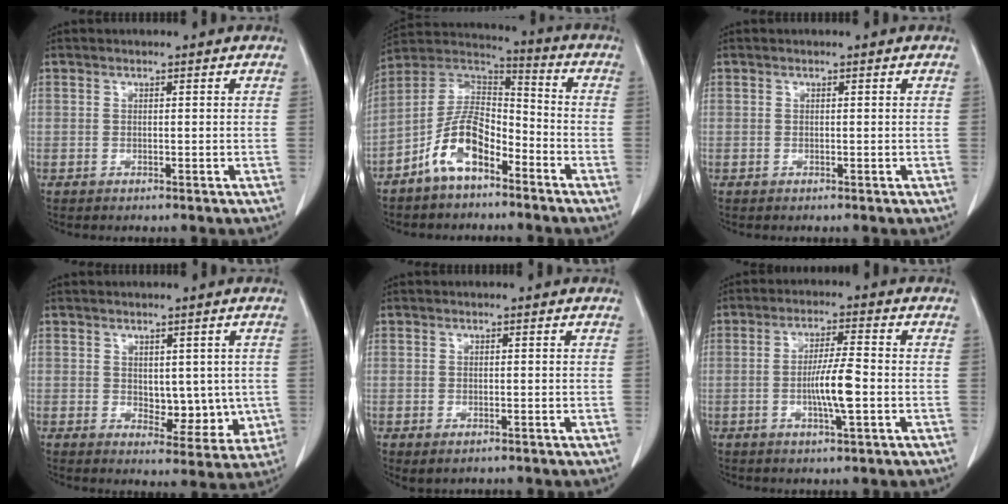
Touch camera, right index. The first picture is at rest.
{"total": 10.6, "force": [-5.9, 4.9, 7.3], "torque": [-0.147, 0.025, -0.116]}
{"total": 0.0}
{"total": 6.8, "force": [0.1, 4.0, 5.6], "torque": [-0.054, -0.007, 0.015]}
{"total": 1.5, "force": [-0.6, 0.7, 1.1], "torque": [-0.018, -0.003, -0.002]}
{"total": 6.4, "force": [-1.3, 0.3, 6.3], "torque": [-0.118, -0.004, -0.025]}